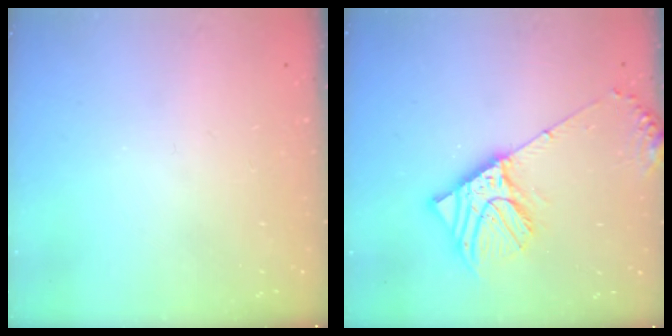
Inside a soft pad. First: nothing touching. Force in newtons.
{"total": 10.1, "press": 9.9, "slide": 1.6}